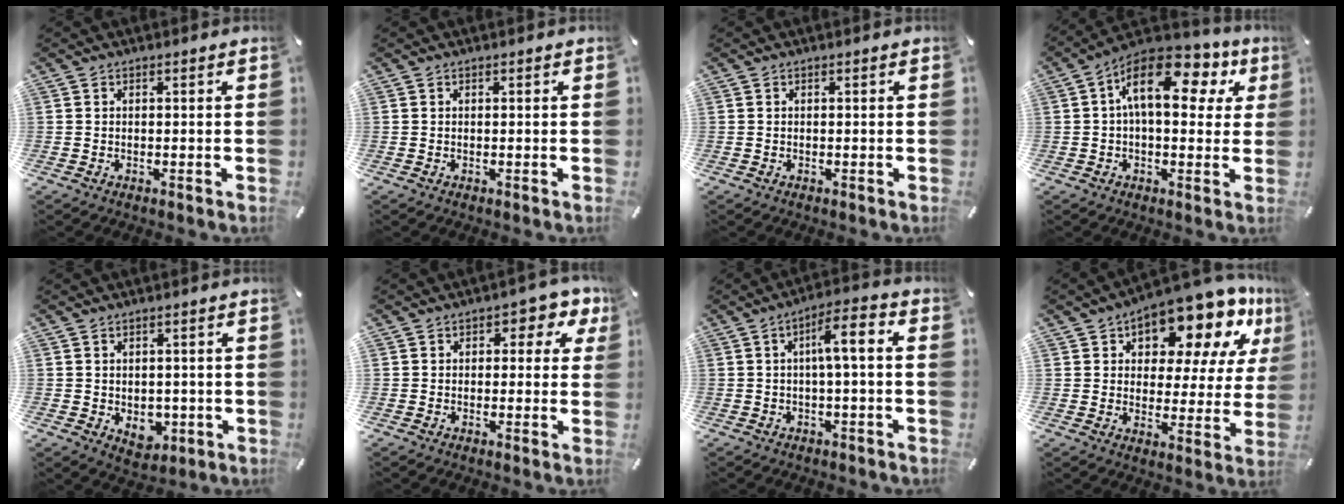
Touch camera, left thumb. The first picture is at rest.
{"total": 0.0}
{"total": 0.0}
{"total": 16.0, "force": [5.4, 8.2, 12.6], "torque": [-0.201, -0.017, 0.090]}
{"total": 4.6, "force": [-0.5, 3.9, 2.4], "torque": [-0.009, -0.006, -0.010]}
{"total": 4.8, "force": [1.7, 3.7, 2.7], "torque": [-0.020, -0.007, 0.021]}
{"total": 8.0, "force": [0.6, 2.1, 7.7], "torque": [-0.129, 0.007, 0.004]}
{"total": 16.2, "force": [12.3, 7.1, 7.9], "torque": [-0.125, -0.094, 0.207]}